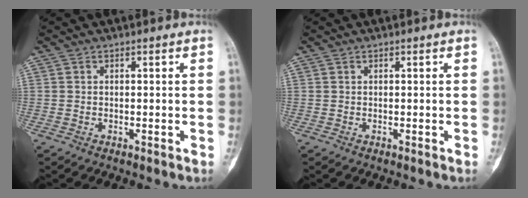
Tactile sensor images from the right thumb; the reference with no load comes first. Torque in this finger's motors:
{"motor_torque": [-0.05, 0.20, -0.01, -0.13, 0.02]}